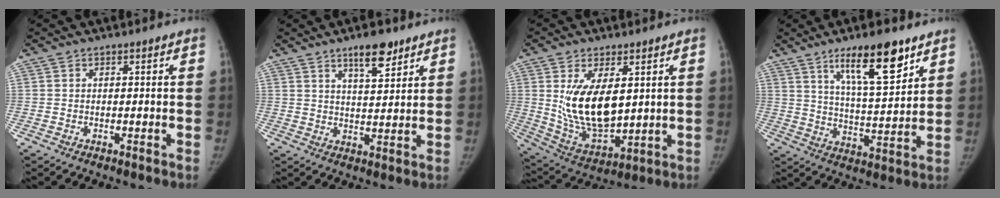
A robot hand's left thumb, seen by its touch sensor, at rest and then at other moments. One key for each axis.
{"total": 7.2, "fx": 4.9, "fy": 2.3, "fz": 4.7, "tx": -0.058, "ty": -0.033, "tz": 0.079}
{"total": 15.0, "fx": 3.1, "fy": 7.9, "fz": 12.4, "tx": -0.202, "ty": -0.025, "tz": 0.078}
{"total": 14.2, "fx": 8.8, "fy": 3.7, "fz": 10.6, "tx": -0.151, "ty": -0.050, "tz": 0.149}